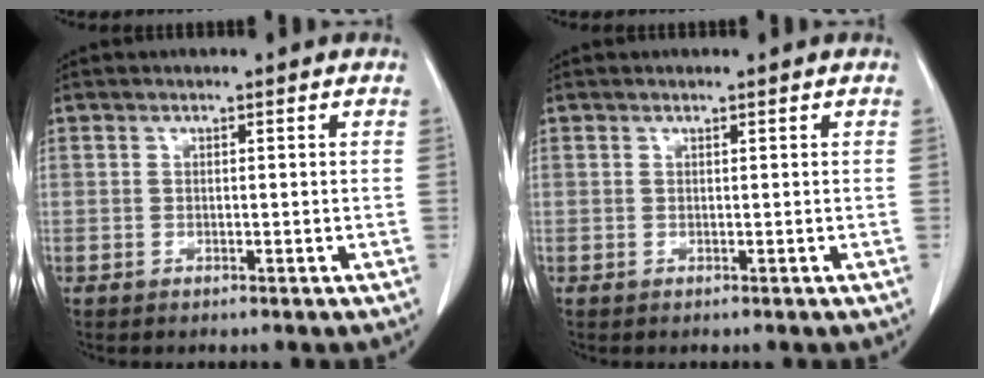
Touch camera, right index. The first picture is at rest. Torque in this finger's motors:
{"motor_torque": [-0.06, 0.03, 0.04, 0.01]}